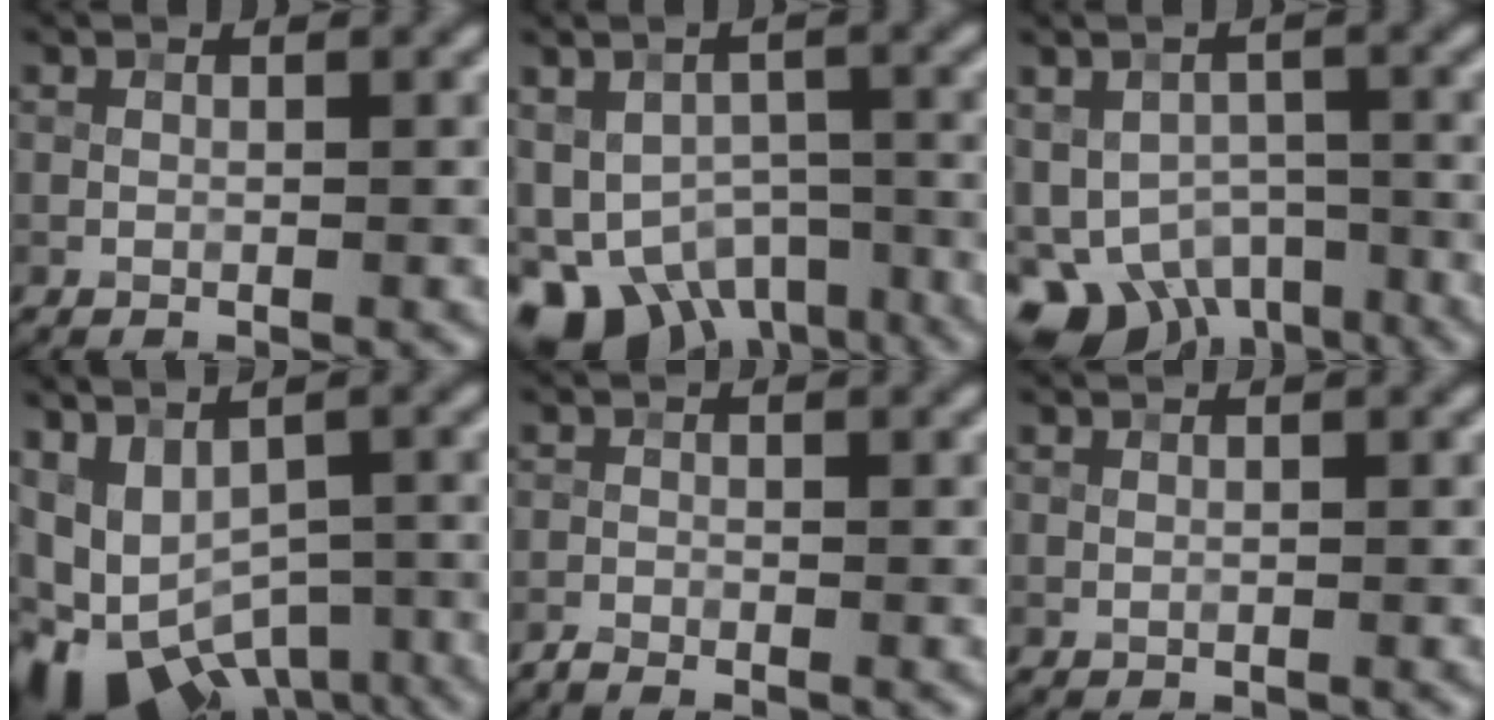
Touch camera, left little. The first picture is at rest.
{"total": 11.2, "force": [-7.5, 6.3, 5.4], "torque": [-0.091, -0.026, -0.107]}
{"total": 8.5, "force": [-5.4, 5.0, 4.4], "torque": [-0.066, -0.020, -0.081]}
{"total": 10.7, "force": [-4.6, 6.4, 7.3], "torque": [-0.119, -0.011, -0.043]}
{"total": 0.9, "force": [-0.9, 0.1, 0.1], "torque": [0.000, 0.000, -0.019]}
{"total": 0.0}